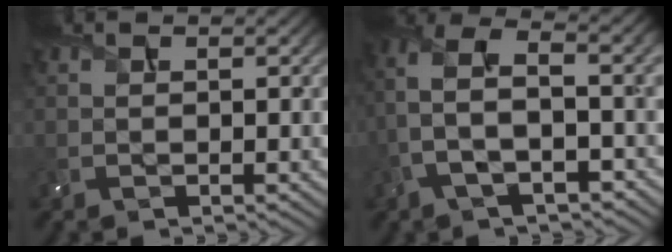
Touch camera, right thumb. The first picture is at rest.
{"total": 7.9, "force": [-1.2, 4.0, 6.8], "torque": [-0.158, 0.013, -0.035]}